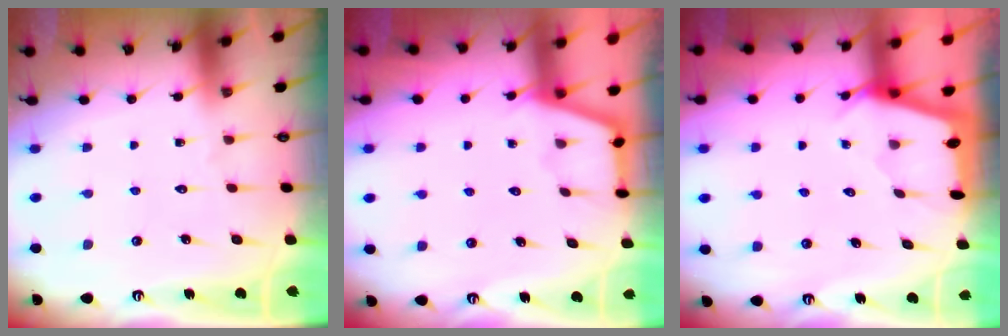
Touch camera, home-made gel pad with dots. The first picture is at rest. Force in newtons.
{"total": 2.4, "press": 2.4, "slide": 0.4}
{"total": 2.2, "press": 2.2, "slide": 0.3}